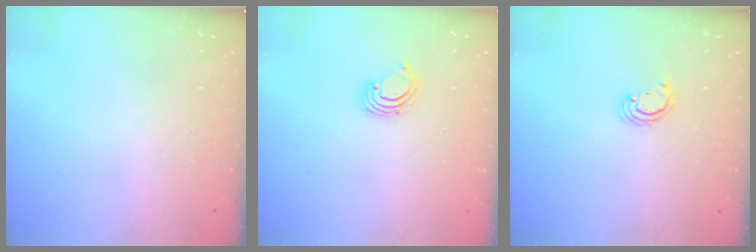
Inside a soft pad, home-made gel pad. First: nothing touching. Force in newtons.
{"total": 2.3, "press": 2.3, "slide": 0.2}
{"total": 2.2, "press": 2.2, "slide": 0.2}